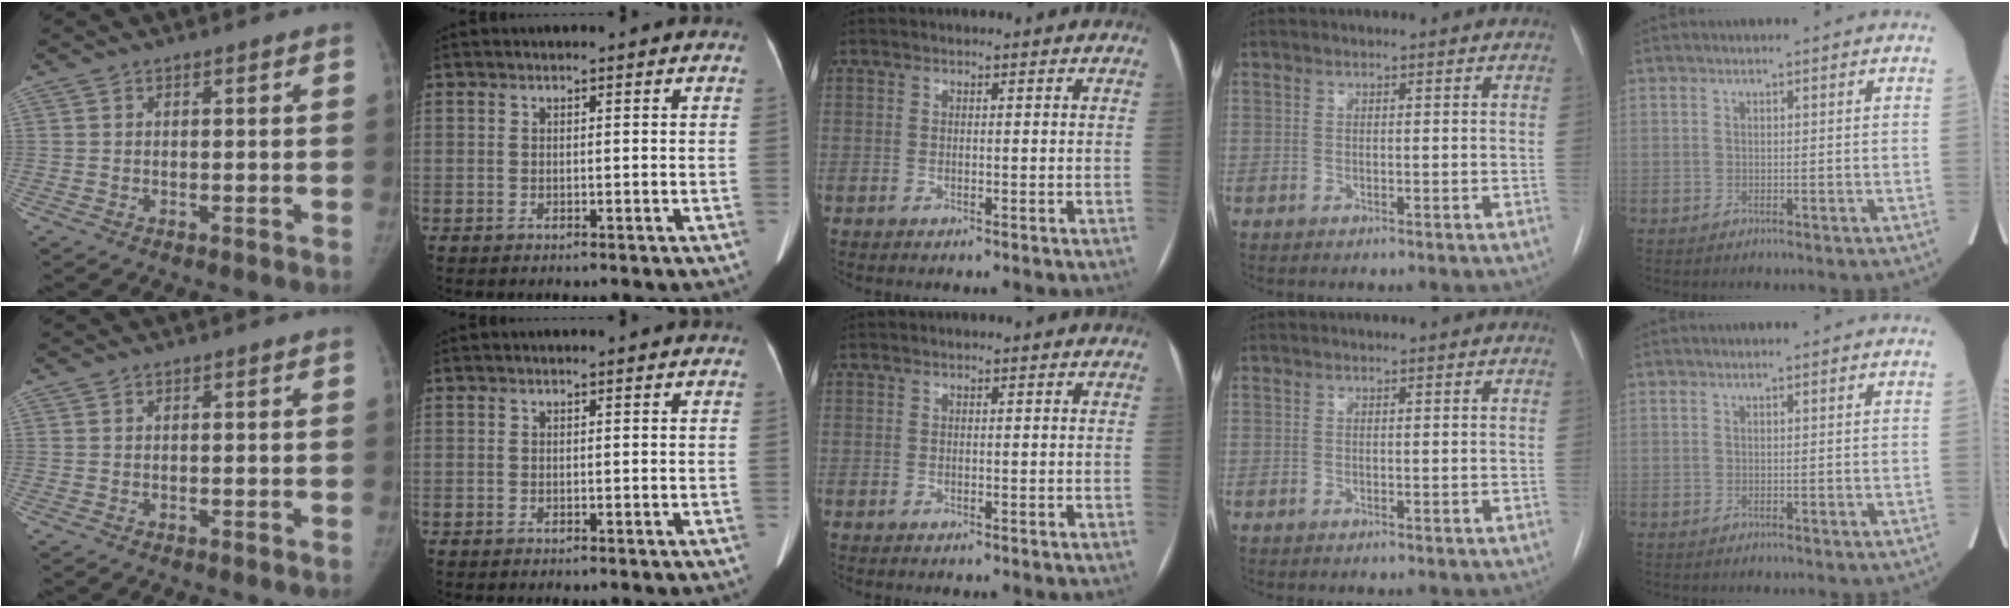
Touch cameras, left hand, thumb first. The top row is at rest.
{}